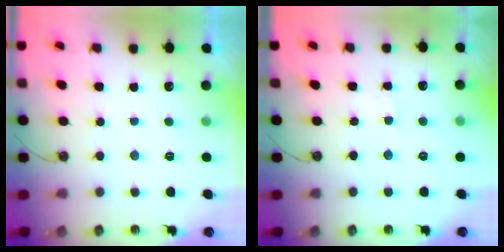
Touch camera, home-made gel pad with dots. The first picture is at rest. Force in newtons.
{"total": 3.0, "press": 2.9, "slide": 0.5}